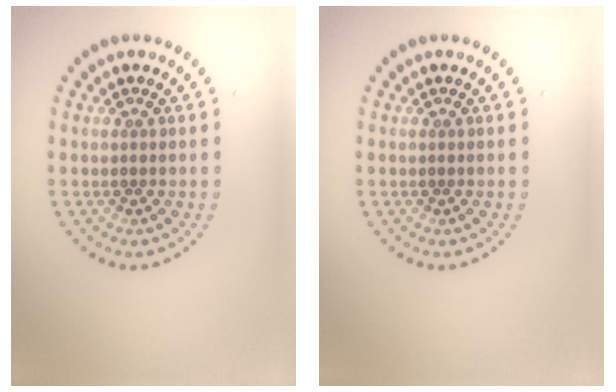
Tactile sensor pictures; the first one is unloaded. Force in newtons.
{"total": 0.0}